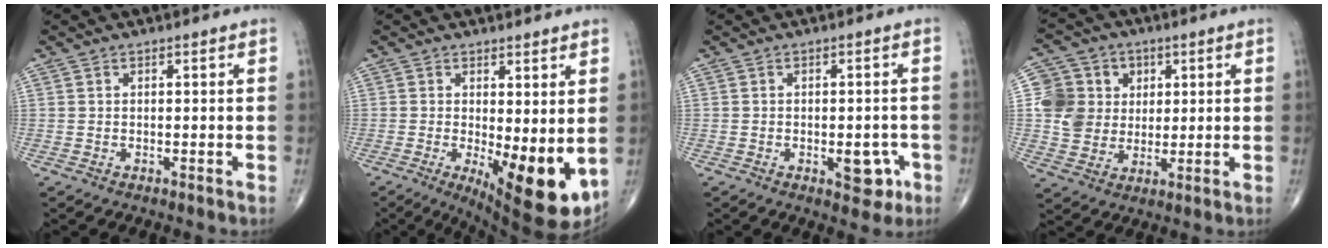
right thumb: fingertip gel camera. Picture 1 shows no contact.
{"total": 11.9, "force": [-1.4, 4.2, 11.0], "torque": [-0.152, -0.028, -0.008]}
{"total": 5.4, "force": [-2.0, 2.8, 4.1], "torque": [-0.030, 0.009, -0.019]}
{"total": 11.1, "force": [2.1, 10.1, 4.0], "torque": [-0.047, 0.005, 0.041]}